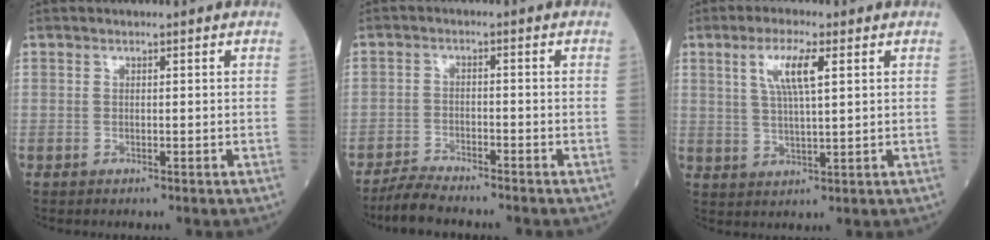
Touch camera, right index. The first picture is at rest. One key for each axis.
{"total": 4.8, "fx": -4.5, "fy": 0.4, "fz": 1.5, "tx": -0.028, "ty": -0.017, "tz": -0.084}
{"total": 6.3, "fx": 2.4, "fy": 0.8, "fz": 5.7, "tx": -0.115, "ty": 0.005, "tz": 0.048}